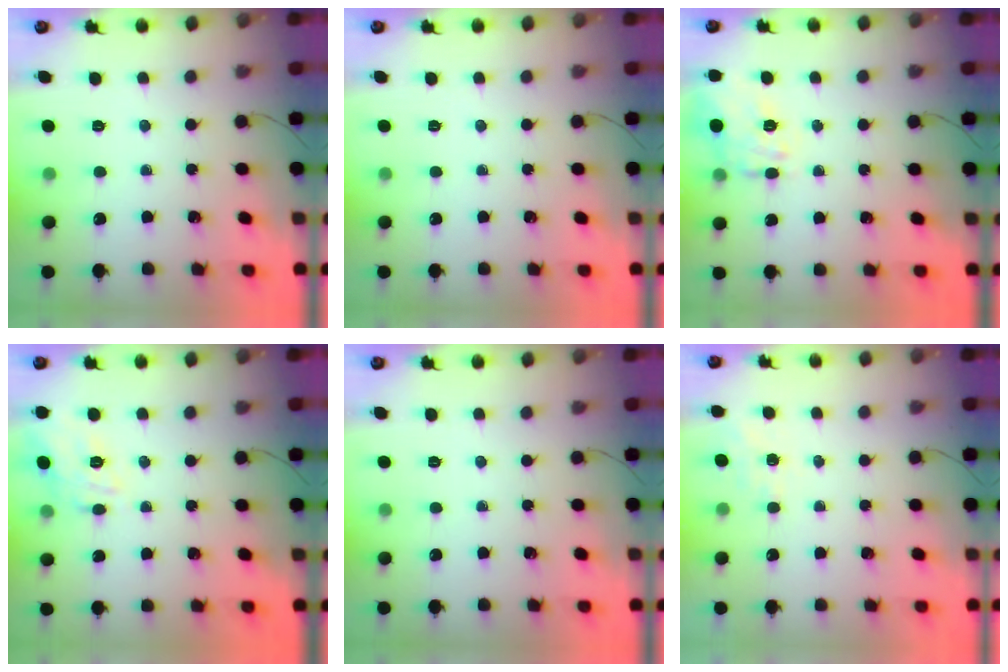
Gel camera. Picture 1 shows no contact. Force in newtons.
{"total": 0.0}
{"total": 16.9, "press": 16.8, "slide": 1.5}
{"total": 12.4, "press": 12.4, "slide": 0.5}
{"total": 0.0}
{"total": 4.6, "press": 4.4, "slide": 1.5}